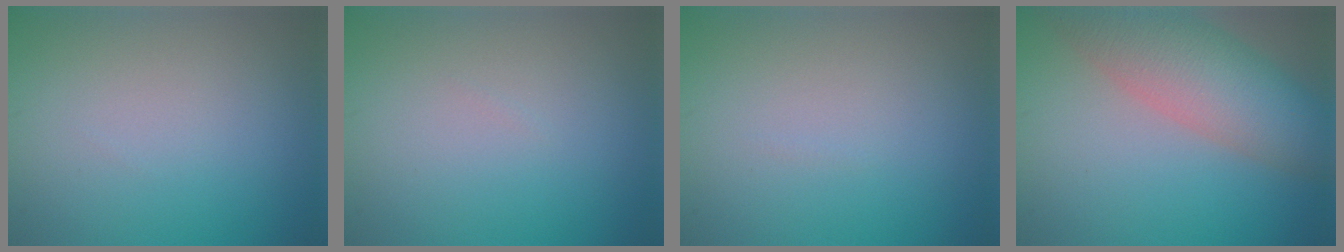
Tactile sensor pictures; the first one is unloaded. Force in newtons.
{"total": 0.0}
{"total": 0.0}
{"total": 8.4, "press": 8.4, "slide": 0.4}